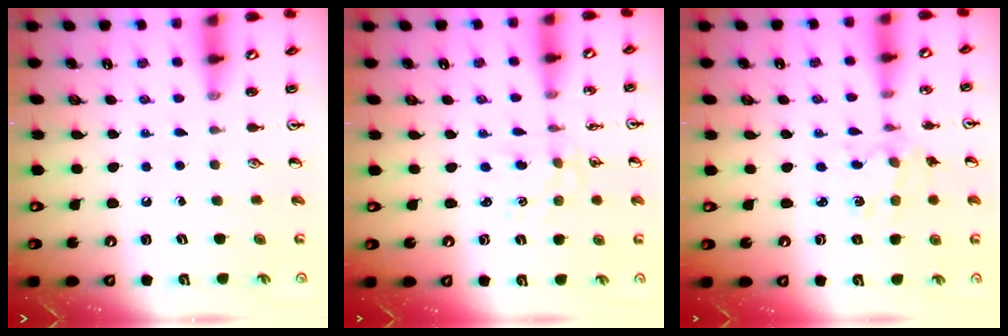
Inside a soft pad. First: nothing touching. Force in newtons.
{"total": 1.6, "press": 1.5, "slide": 0.2}
{"total": 1.8, "press": 1.8, "slide": 0.3}